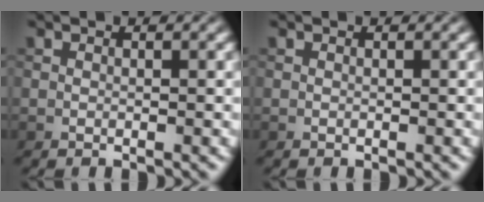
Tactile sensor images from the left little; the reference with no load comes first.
{"total": 0.0}